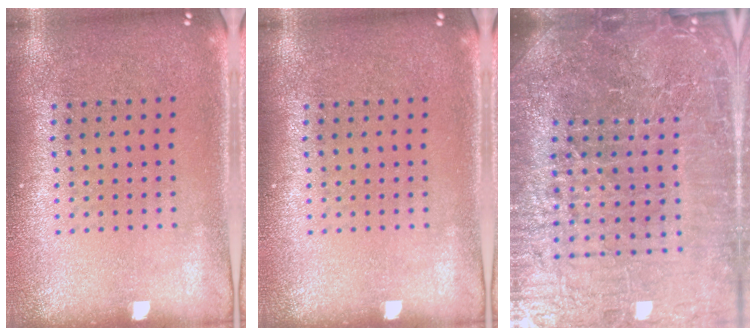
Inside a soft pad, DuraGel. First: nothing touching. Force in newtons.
{"total": 0.0}
{"total": 7.6, "press": 6.6, "slide": 3.9}